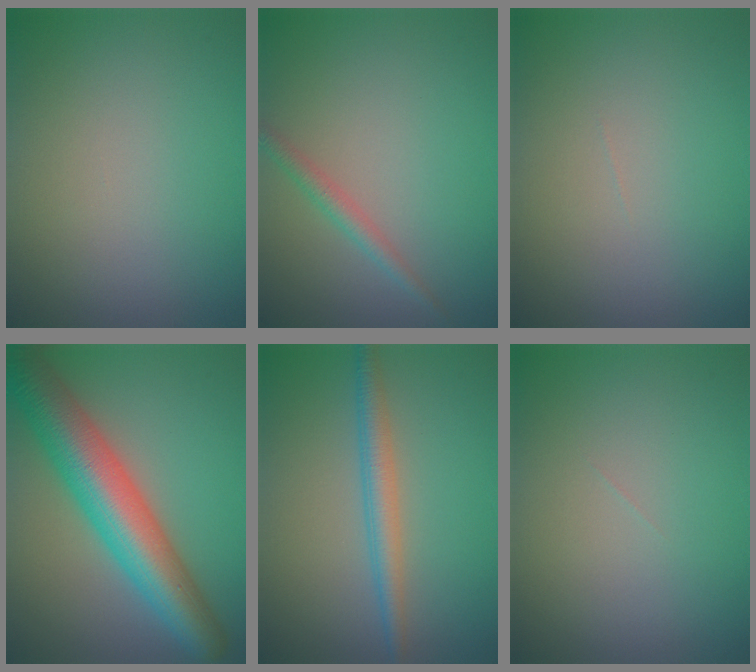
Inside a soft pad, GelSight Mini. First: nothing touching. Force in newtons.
{"total": 1.6, "press": 1.6, "slide": 0.0}
{"total": 0.0}
{"total": 9.7, "press": 9.7, "slide": 0.3}
{"total": 2.7, "press": 2.7, "slide": 0.0}
{"total": 0.0}